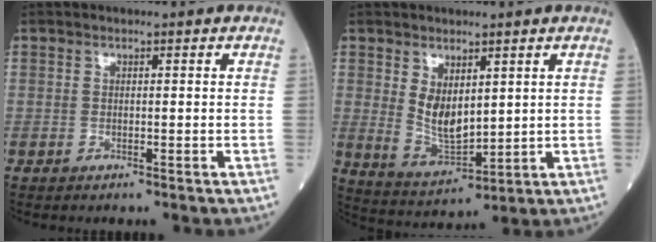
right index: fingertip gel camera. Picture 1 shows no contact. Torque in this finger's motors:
{"motor_torque": [0.73, 0.42, 0.17, 0.09]}